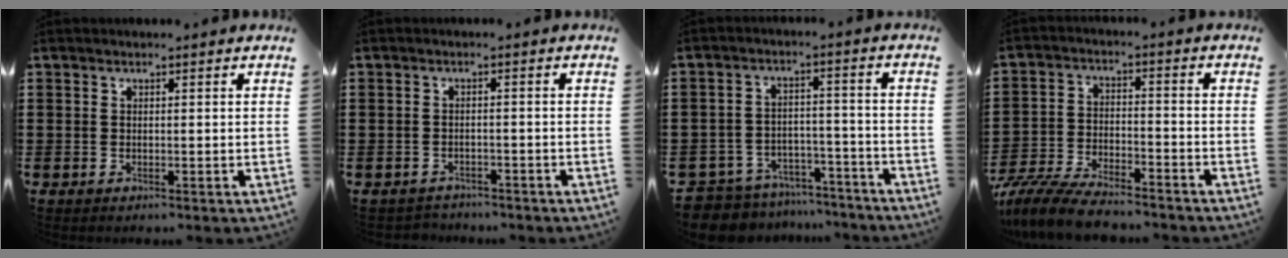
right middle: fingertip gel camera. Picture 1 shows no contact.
{"total": 1.7, "force": [-1.7, 0.4, -0.2], "torque": [-0.004, -0.001, -0.038]}
{"total": 6.8, "force": [-6.7, 1.1, 0.4], "torque": [-0.025, 0.013, -0.138]}
{"total": 8.0, "force": [-7.5, 1.1, 2.6], "torque": [-0.058, 0.007, -0.147]}